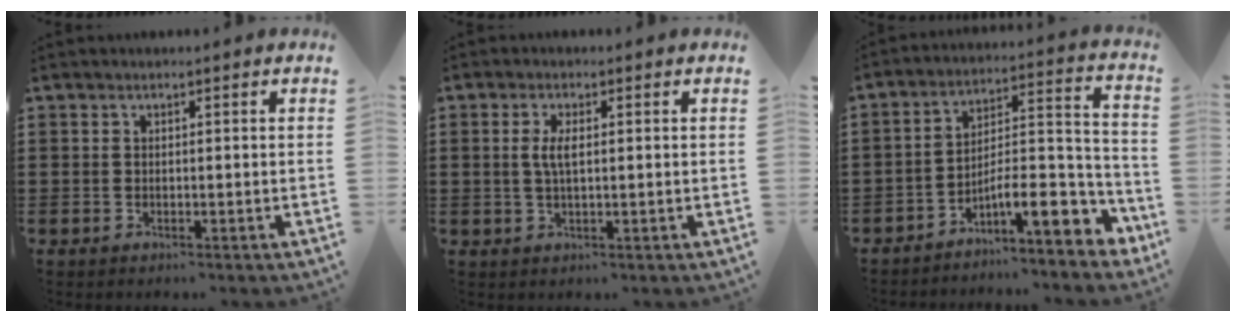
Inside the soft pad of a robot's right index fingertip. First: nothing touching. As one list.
[{"total": 3.1, "force": [0.5, 1.0, 2.9], "torque": [-0.058, 0.004, 0.006]}, {"total": 9.8, "force": [-5.7, 3.1, 7.4], "torque": [-0.109, -0.004, -0.103]}]